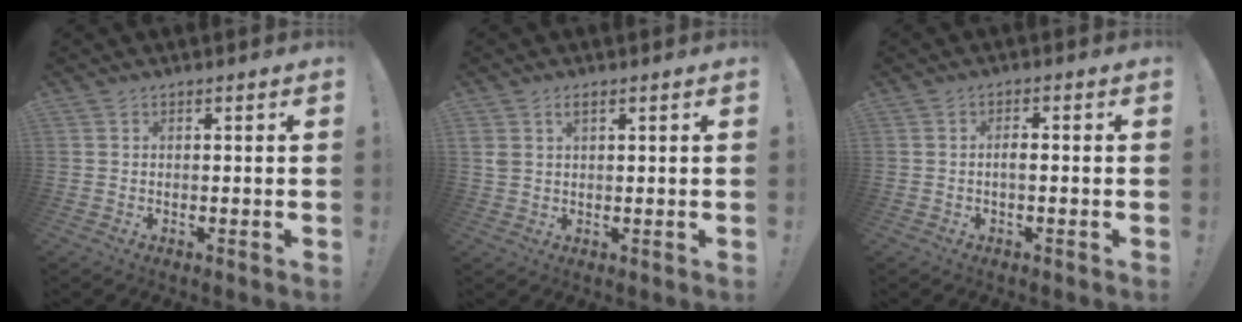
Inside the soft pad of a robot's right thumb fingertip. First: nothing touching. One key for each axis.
{"total": 2.6, "fx": 1.3, "fy": 1.3, "fz": 1.9, "tx": -0.031, "ty": -0.001, "tz": 0.024}
{"total": 2.5, "fx": -0.7, "fy": 0.7, "fz": 2.3, "tx": -0.044, "ty": 0.008, "tz": -0.013}